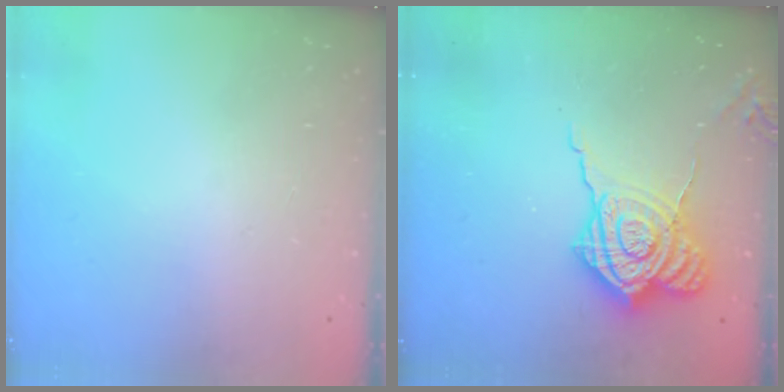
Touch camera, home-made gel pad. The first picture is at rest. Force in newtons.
{"total": 18.2, "press": 18.2, "slide": 1.5}